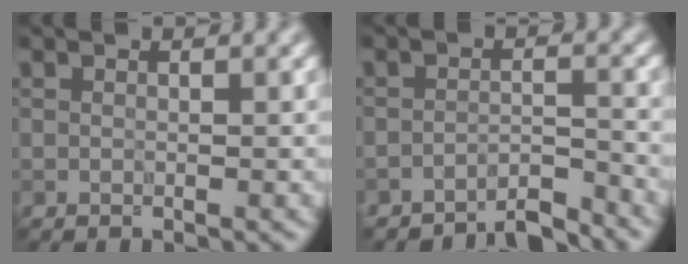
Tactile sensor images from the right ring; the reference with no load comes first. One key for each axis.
{"total": 3.3, "fx": -3.2, "fy": 0.3, "fz": 0.9, "tx": -0.011, "ty": 0.006, "tz": -0.057}